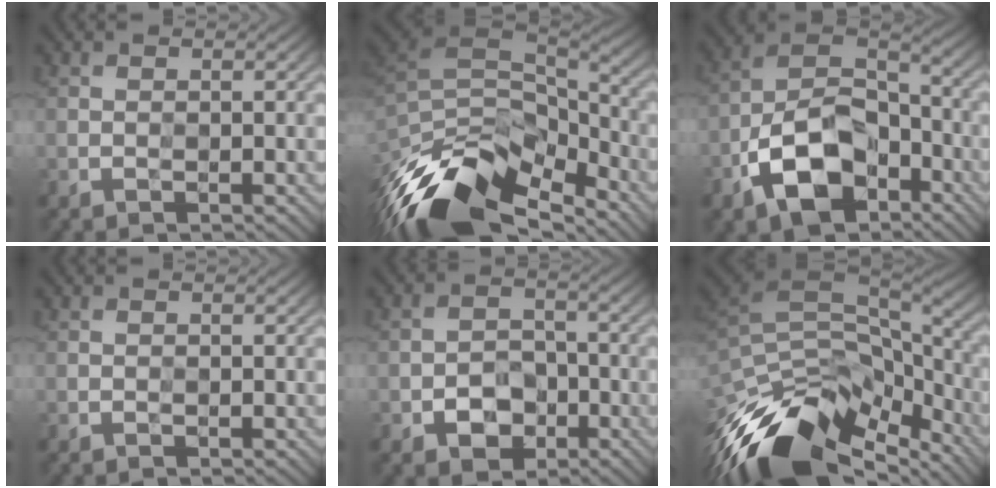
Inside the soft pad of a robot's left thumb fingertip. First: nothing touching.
{"total": 15.4, "force": [-10.9, 6.9, 8.4], "torque": [-0.207, -0.029, -0.173]}
{"total": 10.6, "force": [-5.9, 6.4, 6.1], "torque": [-0.120, 0.002, -0.124]}
{"total": 0.0}
{"total": 3.6, "force": [-2.2, 2.7, 1.0], "torque": [-0.006, 0.002, -0.043]}
{"total": 16.1, "force": [-11.3, 7.4, 8.7], "torque": [-0.215, -0.034, -0.179]}